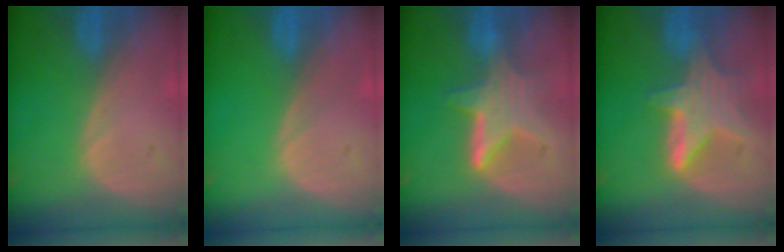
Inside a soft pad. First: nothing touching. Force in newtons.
{"total": 0.0}
{"total": 6.2, "press": 6.1, "slide": 0.9}
{"total": 7.0, "press": 6.7, "slide": 2.0}